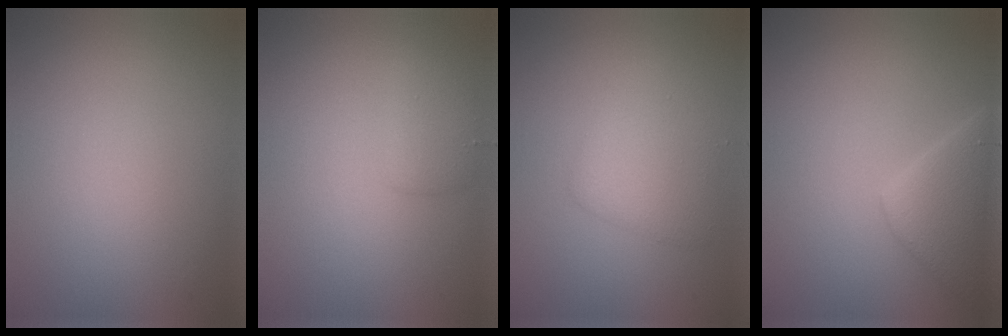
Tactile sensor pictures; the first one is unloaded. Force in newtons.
{"total": 1.8, "press": 1.8, "slide": 0.2}
{"total": 2.9, "press": 2.9, "slide": 0.1}
{"total": 4.2, "press": 4.2, "slide": 0.2}